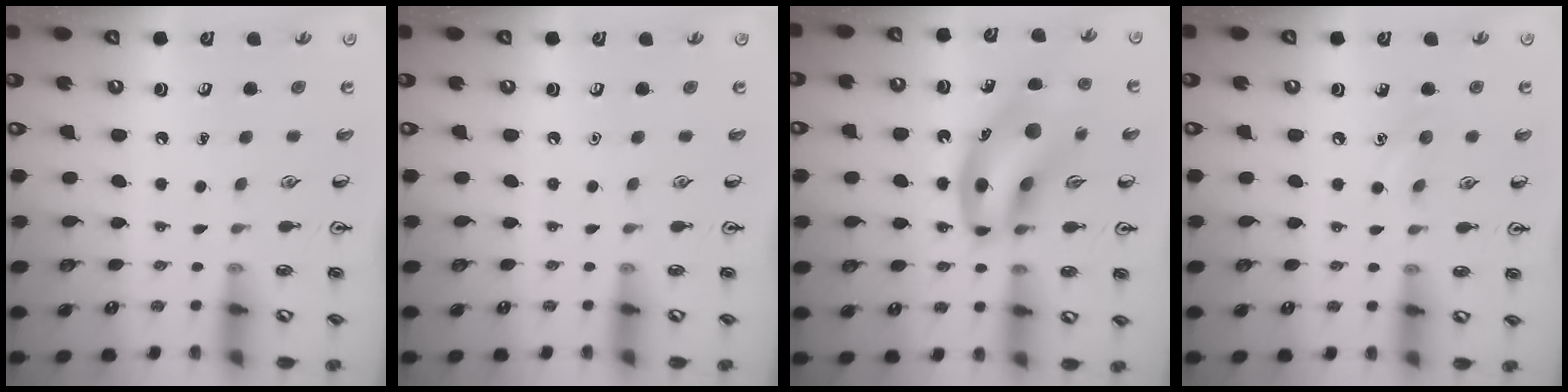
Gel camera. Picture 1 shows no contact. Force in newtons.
{"total": 0.0}
{"total": 15.5, "press": 15.2, "slide": 2.9}
{"total": 5.7, "press": 5.4, "slide": 1.8}